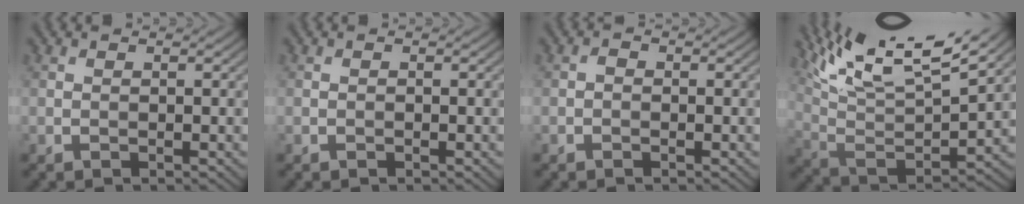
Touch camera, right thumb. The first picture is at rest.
{"total": 0.0}
{"total": 0.7, "force": [-0.4, 0.5, 0.4], "torque": [-0.006, 0.001, -0.010]}
{"total": 15.4, "force": [10.6, 4.1, 10.4], "torque": [-0.231, 0.004, 0.182]}